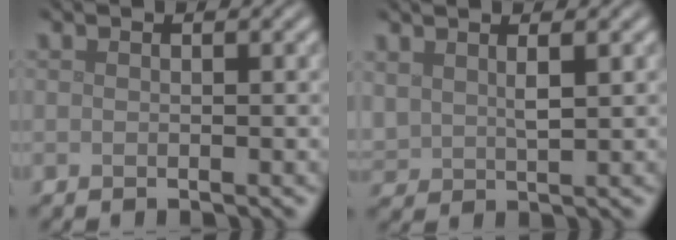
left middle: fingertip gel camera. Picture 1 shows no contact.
{"total": 2.0, "force": [1.3, 0.7, 1.3], "torque": [-0.034, -0.002, 0.030]}